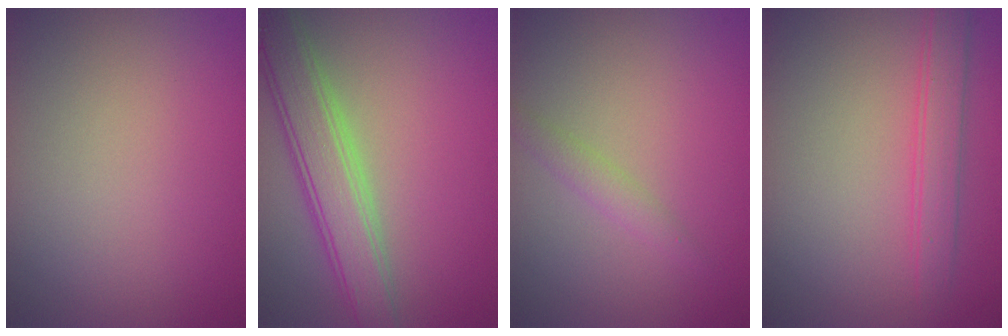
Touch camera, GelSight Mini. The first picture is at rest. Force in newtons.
{"total": 5.2, "press": 5.2, "slide": 0.2}
{"total": 1.4, "press": 1.4, "slide": 0.0}
{"total": 2.0, "press": 2.0, "slide": 0.1}